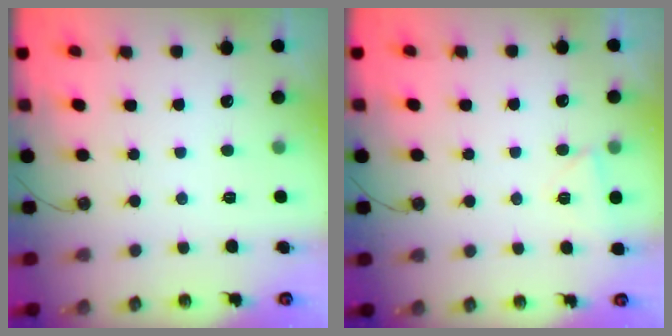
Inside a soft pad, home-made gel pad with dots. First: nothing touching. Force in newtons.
{"total": 3.1, "press": 2.9, "slide": 1.1}